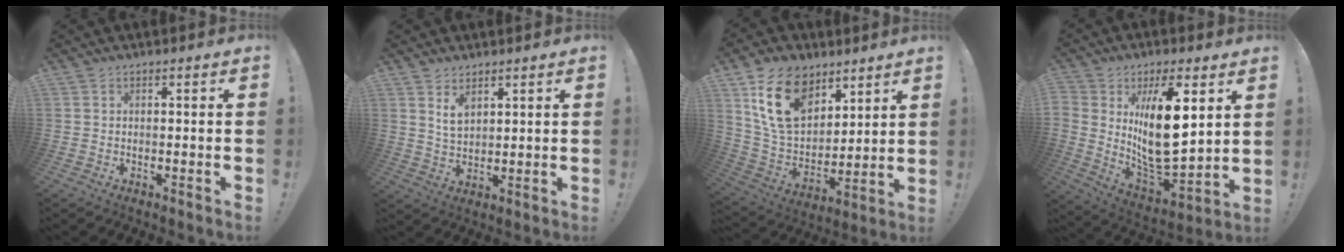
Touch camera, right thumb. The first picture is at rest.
{"total": 5.7, "force": [3.6, 3.2, 2.9], "torque": [-0.038, -0.020, 0.063]}
{"total": 19.2, "force": [9.8, 12.8, 10.4], "torque": [-0.172, -0.050, 0.186]}
{"total": 18.0, "force": [5.5, 8.7, 14.8], "torque": [-0.251, -0.042, 0.093]}